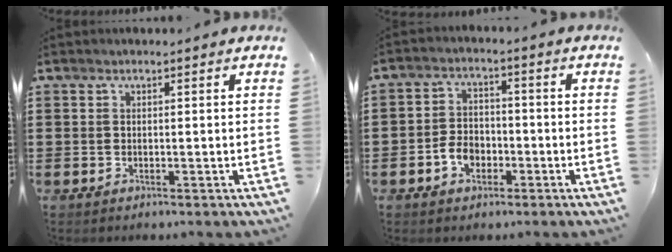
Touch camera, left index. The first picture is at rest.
{"total": 4.4, "force": [-2.0, 3.0, 2.4], "torque": [-0.054, 0.005, -0.040]}